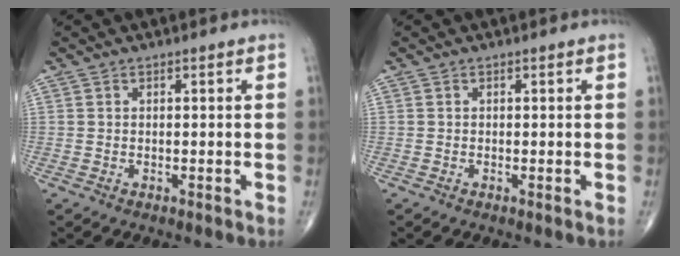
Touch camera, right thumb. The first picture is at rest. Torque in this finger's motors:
{"motor_torque": [0.28, 0.06, -0.20, 0.02, 0.02]}